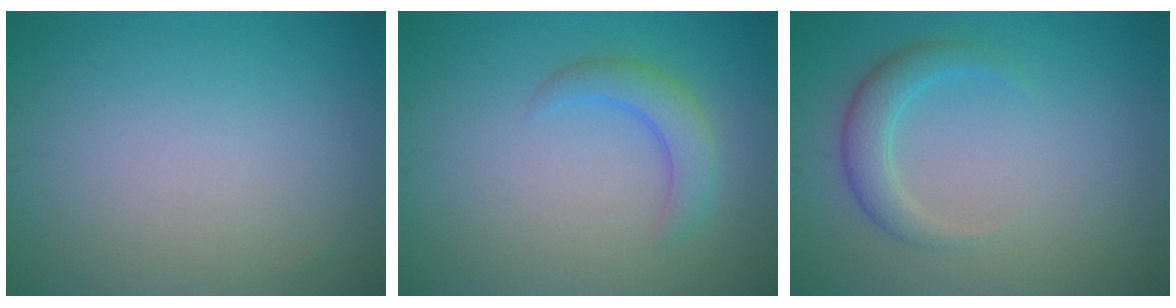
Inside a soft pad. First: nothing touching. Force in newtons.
{"total": 2.7, "press": 2.7, "slide": 0.1}
{"total": 2.5, "press": 2.5, "slide": 0.0}